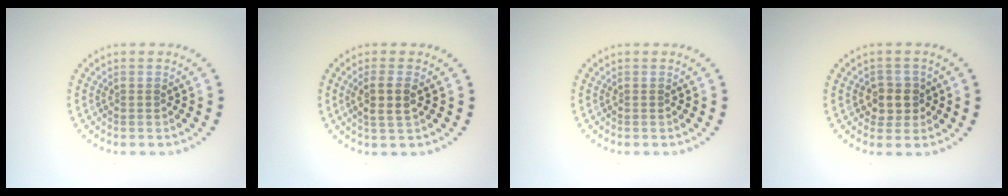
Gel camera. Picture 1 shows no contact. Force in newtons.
{"total": 2.4, "press": 2.1, "slide": 1.0}
{"total": 0.0}
{"total": 2.5, "press": 2.3, "slide": 1.0}